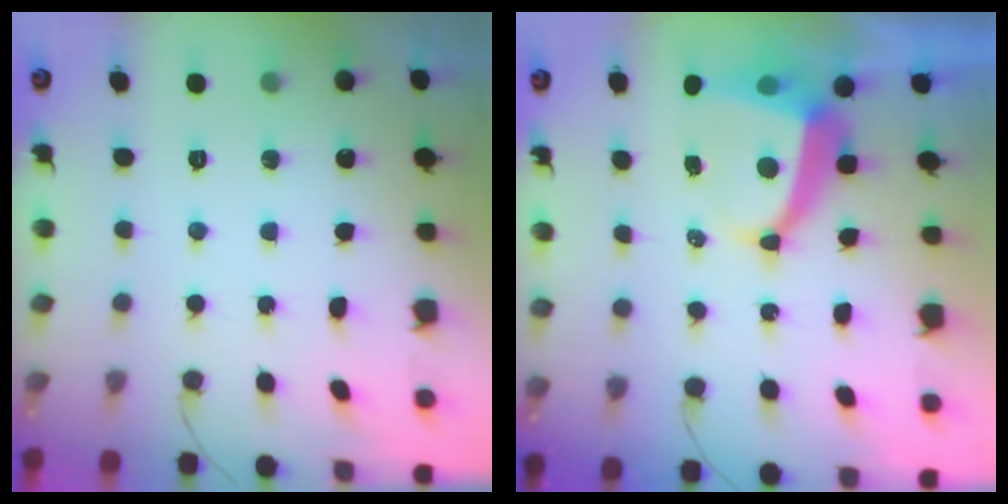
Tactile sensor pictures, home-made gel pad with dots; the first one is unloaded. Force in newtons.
{"total": 7.9, "press": 7.8, "slide": 1.0}